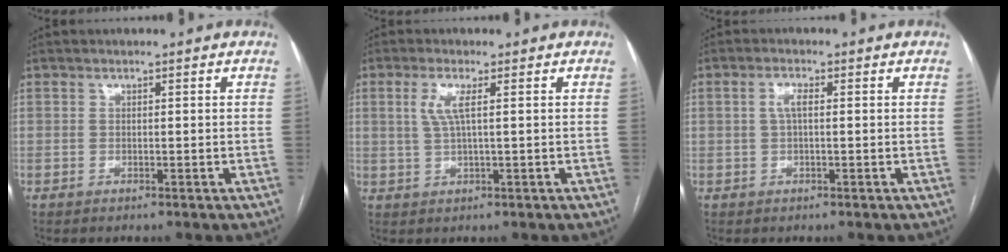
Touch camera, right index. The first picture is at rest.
{"total": 3.5, "force": [1.0, 0.4, 3.3], "torque": [-0.077, 0.003, 0.022]}
{"total": 2.3, "force": [0.3, 0.7, 2.1], "torque": [-0.045, 0.006, 0.006]}